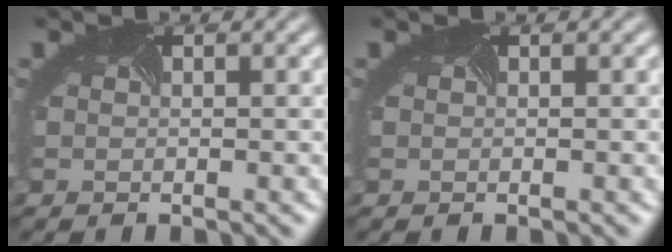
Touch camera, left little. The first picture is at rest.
{"total": 0.0}